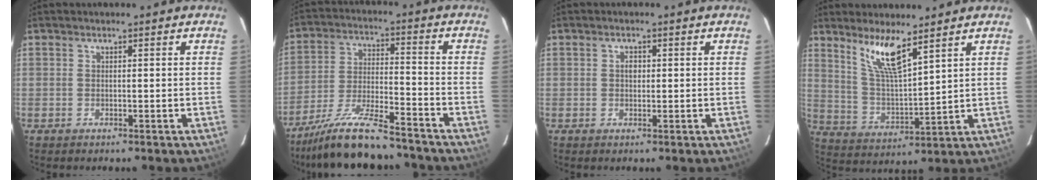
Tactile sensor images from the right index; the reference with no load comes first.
{"total": 15.9, "force": [-13.9, 2.4, 7.5], "torque": [-0.158, -0.023, -0.236]}
{"total": 1.4, "force": [0.1, 1.1, 0.8], "torque": [-0.013, 0.005, 0.001]}
{"total": 9.5, "force": [6.7, 1.2, 6.6], "torque": [-0.123, -0.007, 0.140]}